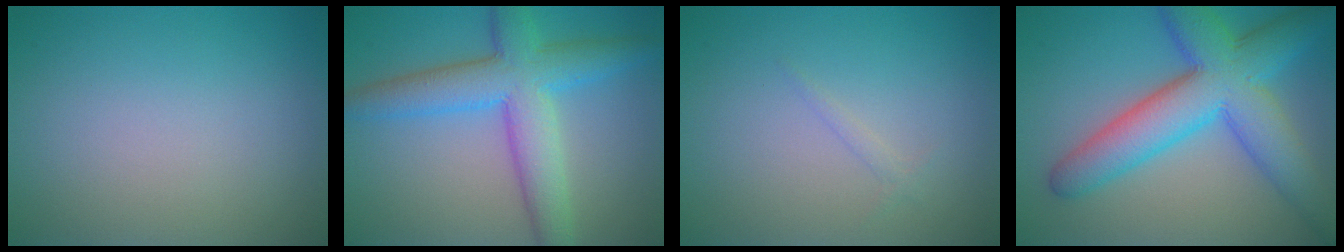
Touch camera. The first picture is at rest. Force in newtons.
{"total": 7.2, "press": 7.2, "slide": 0.2}
{"total": 0.6, "press": 0.6, "slide": 0.1}
{"total": 9.5, "press": 9.5, "slide": 0.2}